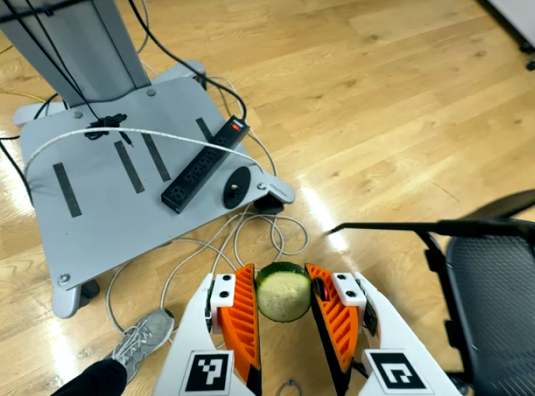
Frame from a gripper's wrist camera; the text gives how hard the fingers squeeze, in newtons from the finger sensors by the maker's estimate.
{"total": 8.0, "left": 7.8, "right": 8.3}